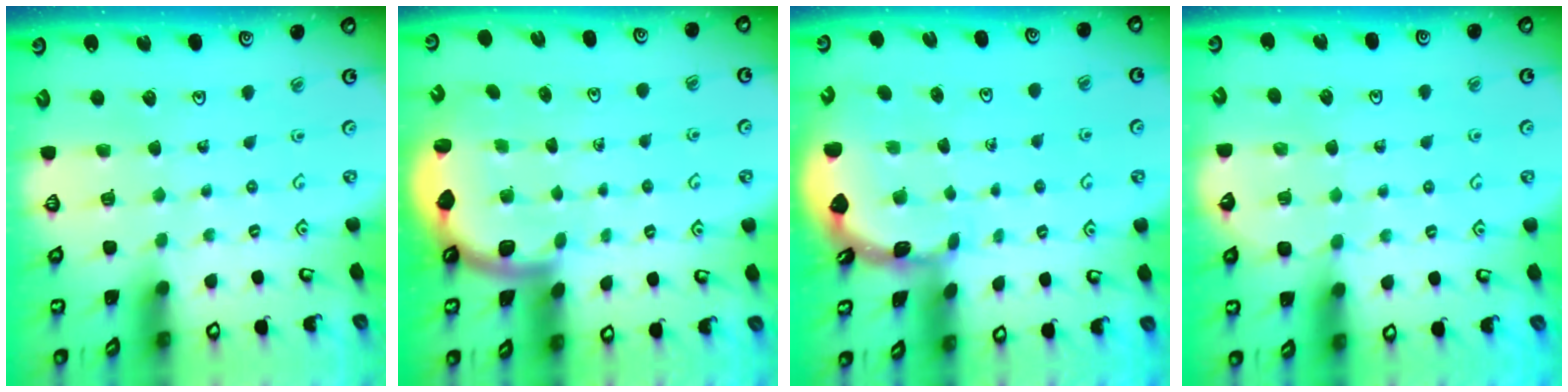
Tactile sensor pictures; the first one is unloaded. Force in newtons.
{"total": 1.8, "press": 1.8, "slide": 0.1}
{"total": 1.8, "press": 1.8, "slide": 0.1}
{"total": 4.6, "press": 4.2, "slide": 1.8}